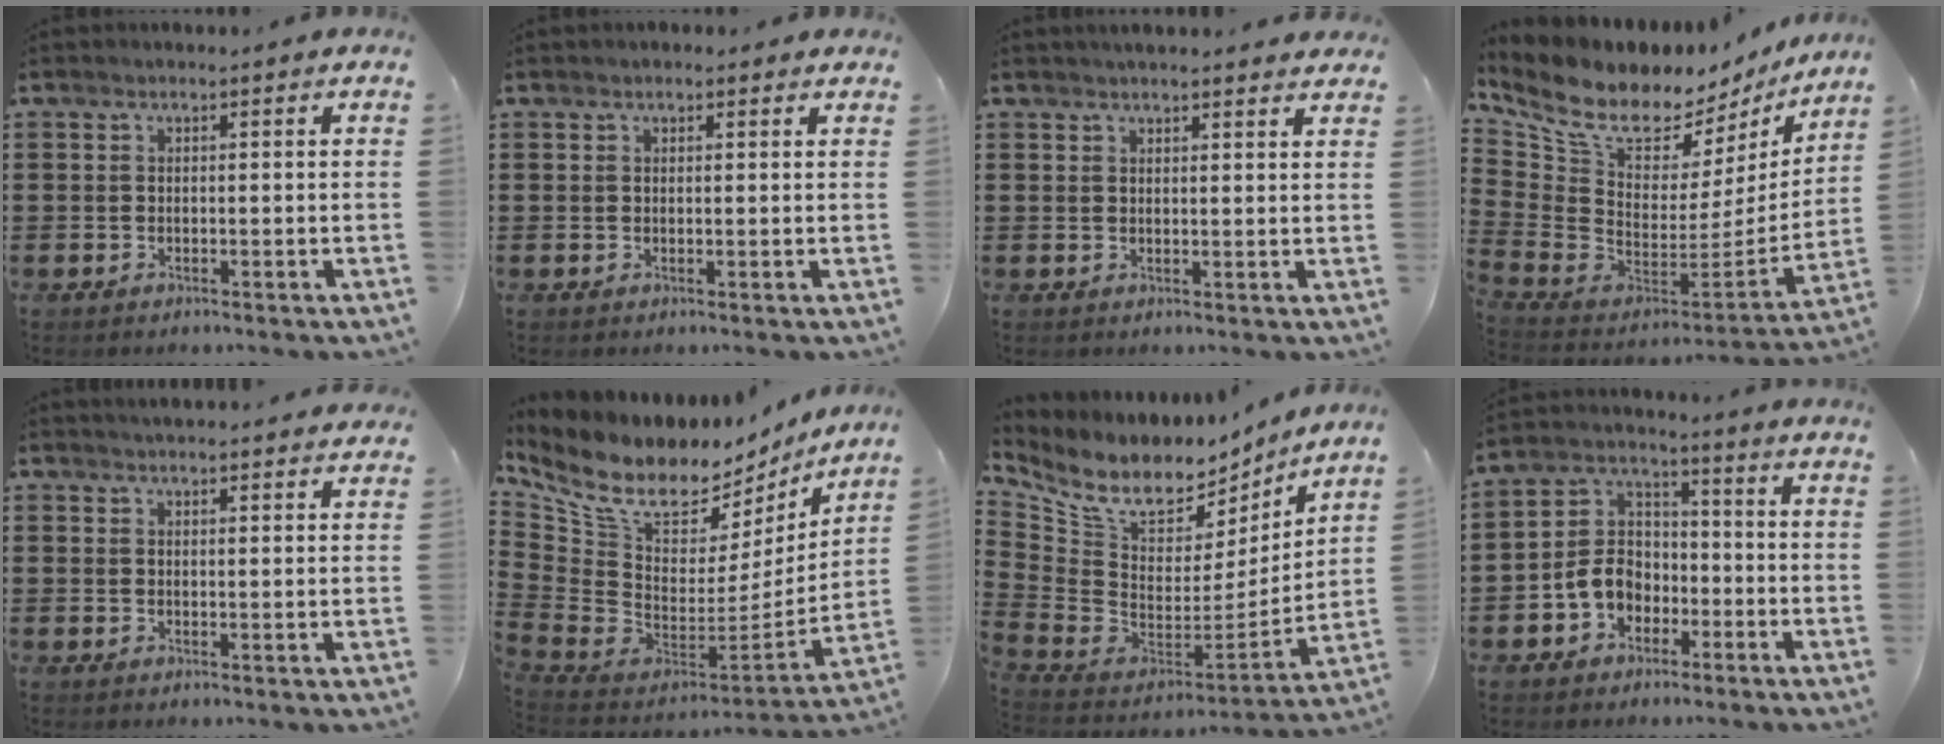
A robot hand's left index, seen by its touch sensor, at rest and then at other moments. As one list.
[{"total": 1.0, "force": [0.8, 0.5, 0.3], "torque": [-0.006, 0.006, 0.014]}, {"total": 2.3, "force": [2.3, 0.0, 0.3], "torque": [-0.010, -0.002, 0.043]}, {"total": 8.2, "force": [6.2, 3.7, 3.9], "torque": [-0.114, -0.058, 0.112]}, {"total": 2.3, "force": [2.3, -0.1, 0.0], "torque": [-0.006, -0.007, 0.044]}, {"total": 9.6, "force": [7.0, 4.6, 4.7], "torque": [-0.137, -0.062, 0.126]}, {"total": 9.1, "force": [6.3, 4.7, 4.5], "torque": [-0.131, -0.051, 0.112]}, {"total": 6.8, "force": [-2.9, 5.3, 3.1], "torque": [-0.089, 0.013, -0.063]}]